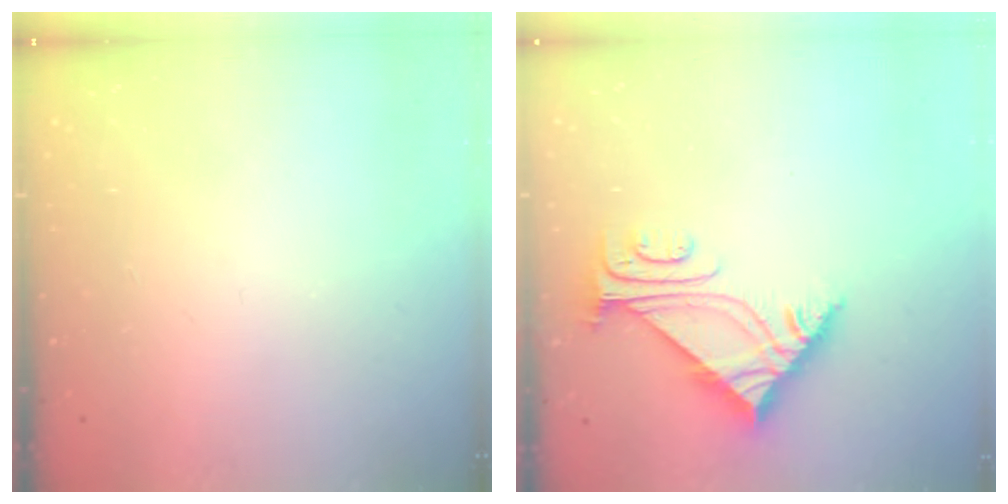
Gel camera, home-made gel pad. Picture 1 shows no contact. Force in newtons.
{"total": 5.5, "press": 5.4, "slide": 0.9}